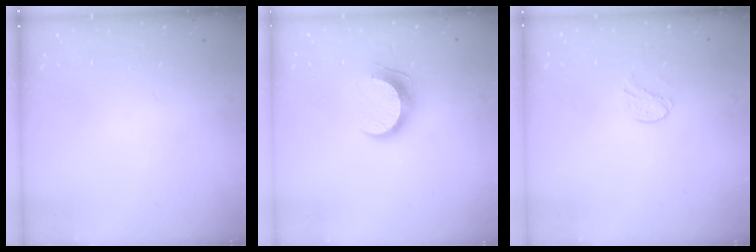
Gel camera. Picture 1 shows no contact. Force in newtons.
{"total": 9.7, "press": 9.7, "slide": 0.8}
{"total": 5.9, "press": 5.9, "slide": 0.6}